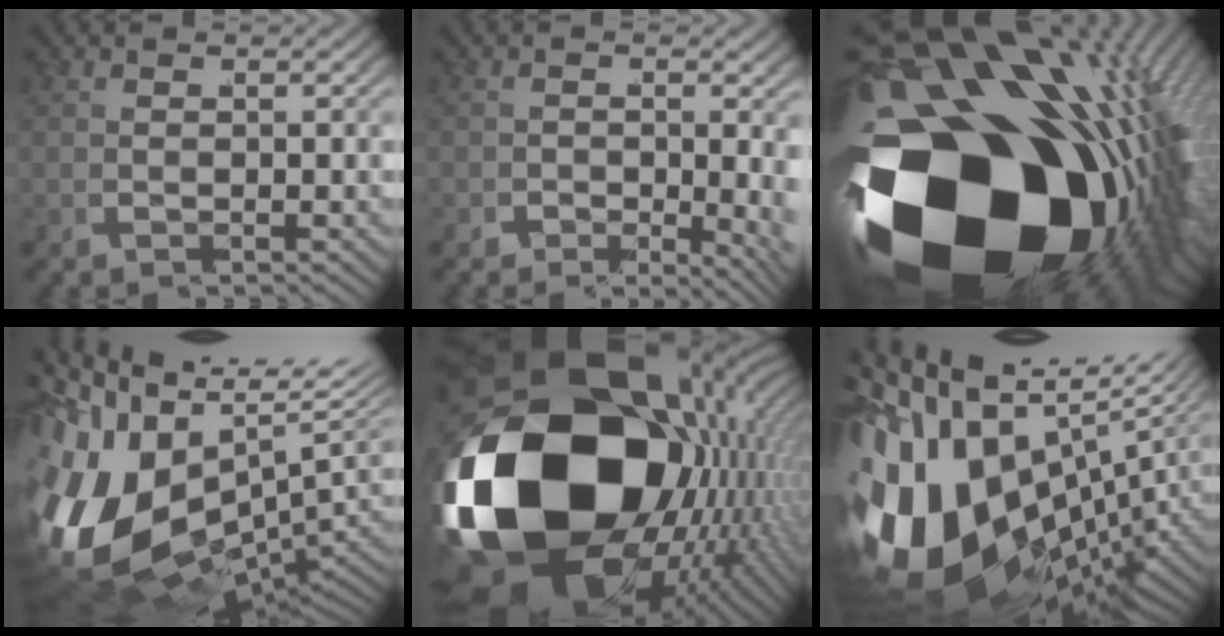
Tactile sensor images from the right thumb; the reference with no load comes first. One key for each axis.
{"total": 3.0, "fx": -1.0, "fy": 1.6, "fz": 2.4, "tx": -0.036, "ty": -0.031, "tz": -0.009}
{"total": 47.9, "fx": -8.7, "fy": 29.1, "fz": 37.0, "tx": -0.543, "ty": -0.074, "tz": -0.109}
{"total": 22.1, "fx": -3.9, "fy": 15.0, "fz": 15.8, "tx": -0.297, "ty": -0.050, "tz": -0.047}
{"total": 39.0, "fx": -4.0, "fy": 24.4, "fz": 30.2, "tx": -0.548, "ty": -0.101, "tz": -0.021}
{"total": 28.8, "fx": -4.8, "fy": 19.9, "fz": 20.3, "tx": -0.390, "ty": -0.057, "tz": -0.061}